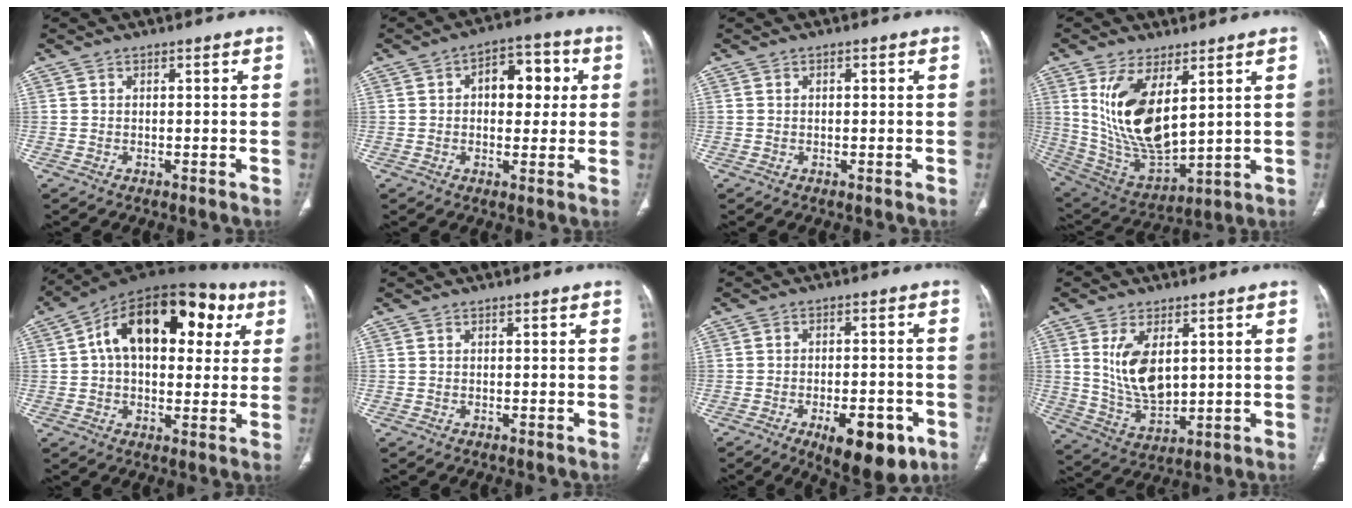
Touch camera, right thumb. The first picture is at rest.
{"total": 9.7, "force": [1.8, 5.9, 7.5], "torque": [-0.070, 0.017, 0.023]}
{"total": 0.7, "force": [0.2, 0.3, 0.6], "torque": [-0.013, 0.004, 0.006]}
{"total": 17.0, "force": [5.5, 7.9, 14.0], "torque": [-0.258, -0.028, 0.131]}
{"total": 23.1, "force": [6.8, 13.4, 17.5], "torque": [-0.234, 0.032, 0.094]}
{"total": 0.0}
{"total": 12.1, "force": [-5.6, 5.2, 9.3], "torque": [-0.111, 0.015, -0.070]}
{"total": 10.6, "force": [2.6, 5.7, 8.5], "torque": [-0.150, -0.022, 0.066]}